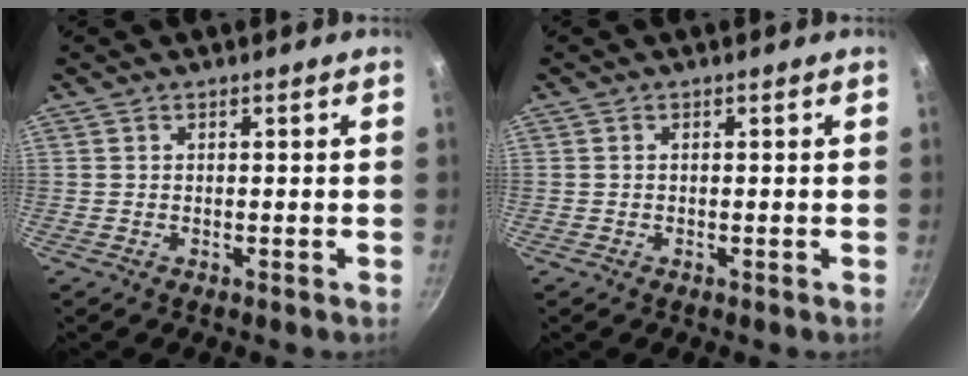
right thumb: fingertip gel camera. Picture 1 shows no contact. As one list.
[{"total": 0.0}]